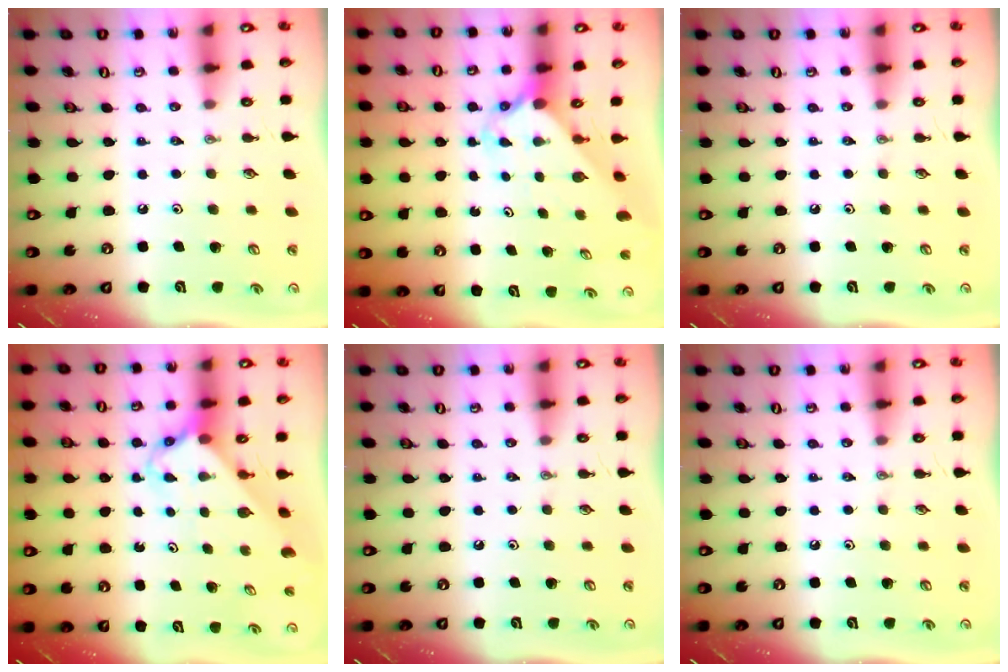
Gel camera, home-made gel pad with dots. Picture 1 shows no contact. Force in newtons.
{"total": 2.0, "press": 2.0, "slide": 0.2}
{"total": 0.0}
{"total": 2.7, "press": 2.7, "slide": 0.2}
{"total": 0.0}
{"total": 0.0}